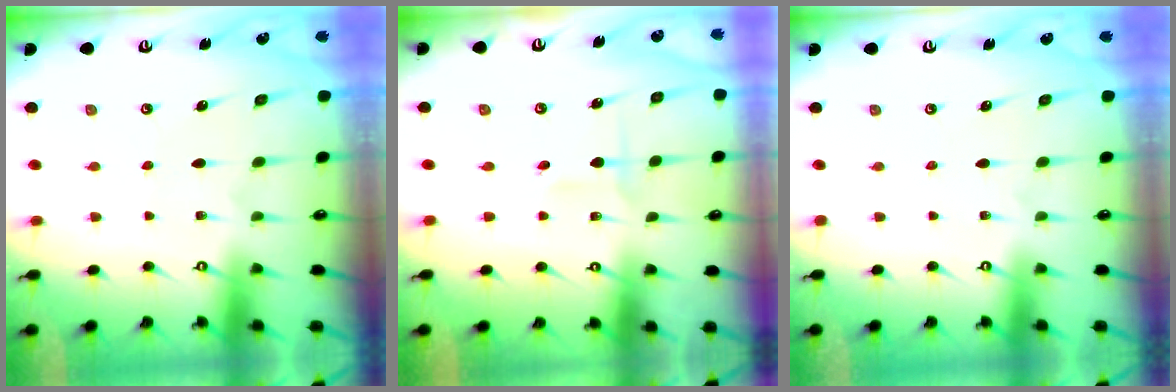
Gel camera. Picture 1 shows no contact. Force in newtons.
{"total": 2.5, "press": 2.4, "slide": 0.6}
{"total": 0.0}